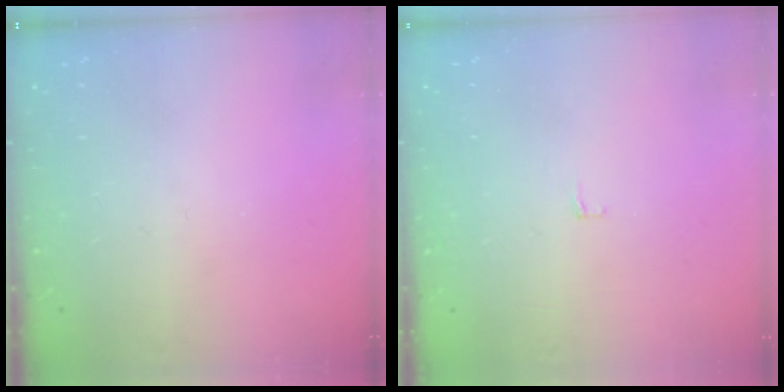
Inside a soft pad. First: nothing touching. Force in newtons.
{"total": 2.4, "press": 2.4, "slide": 0.2}